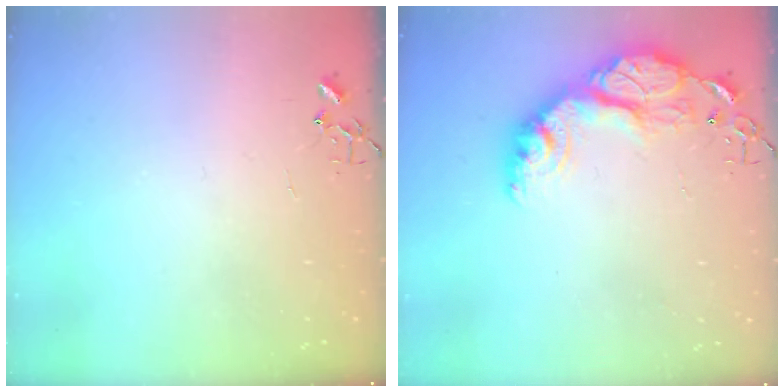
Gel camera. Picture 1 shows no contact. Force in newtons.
{"total": 19.9, "press": 19.8, "slide": 1.4}